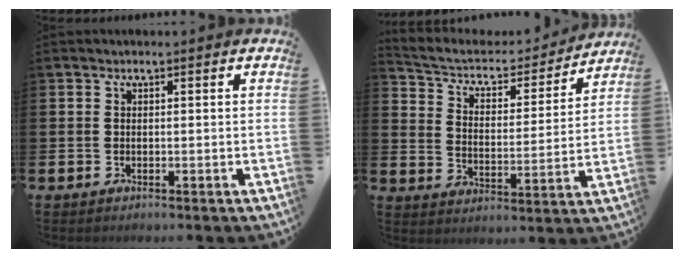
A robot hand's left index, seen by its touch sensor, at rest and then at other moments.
{"total": 6.1, "force": [5.6, 2.1, 1.4], "torque": [-0.066, -0.045, 0.091]}